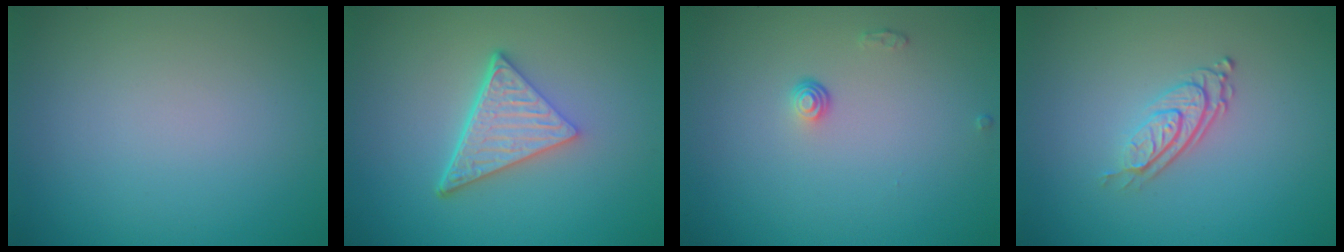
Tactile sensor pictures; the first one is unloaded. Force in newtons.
{"total": 4.9, "press": 3.5, "slide": 3.5}
{"total": 1.0, "press": 0.7, "slide": 0.8}
{"total": 3.1, "press": 2.0, "slide": 2.4}